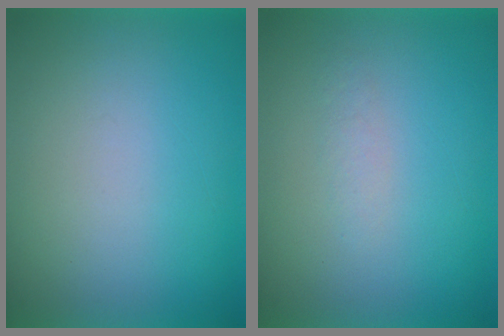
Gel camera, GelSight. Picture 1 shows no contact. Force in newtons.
{"total": 1.3}